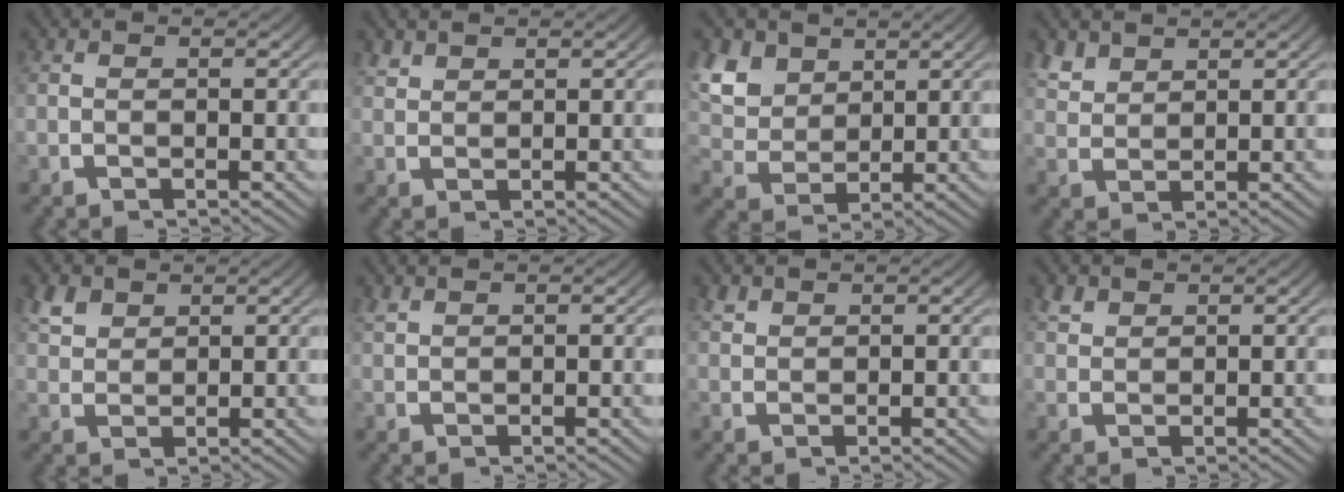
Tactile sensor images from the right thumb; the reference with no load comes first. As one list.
[{"total": 1.4, "force": [1.3, 0.2, 0.2], "torque": [0.001, 0.003, 0.031]}, {"total": 7.1, "force": [2.5, 5.3, 4.0], "torque": [-0.111, -0.021, 0.058]}, {"total": 2.6, "force": [2.2, 1.1, 0.9], "torque": [-0.022, 0.000, 0.050]}, {"total": 2.9, "force": [2.2, 1.4, 1.1], "torque": [-0.024, 0.000, 0.048]}, {"total": 1.1, "force": [1.0, 0.1, 0.2], "torque": [-0.004, 0.004, 0.025]}, {"total": 1.3, "force": [1.1, 0.5, 0.3], "torque": [-0.004, 0.001, 0.028]}, {"total": 1.6, "force": [1.4, 0.7, 0.4], "torque": [-0.006, 0.000, 0.033]}]